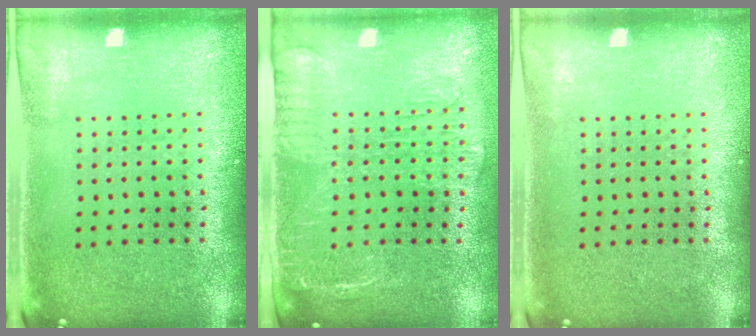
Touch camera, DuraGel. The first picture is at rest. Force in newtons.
{"total": 1.9, "press": 1.6, "slide": 1.0}
{"total": 0.0}